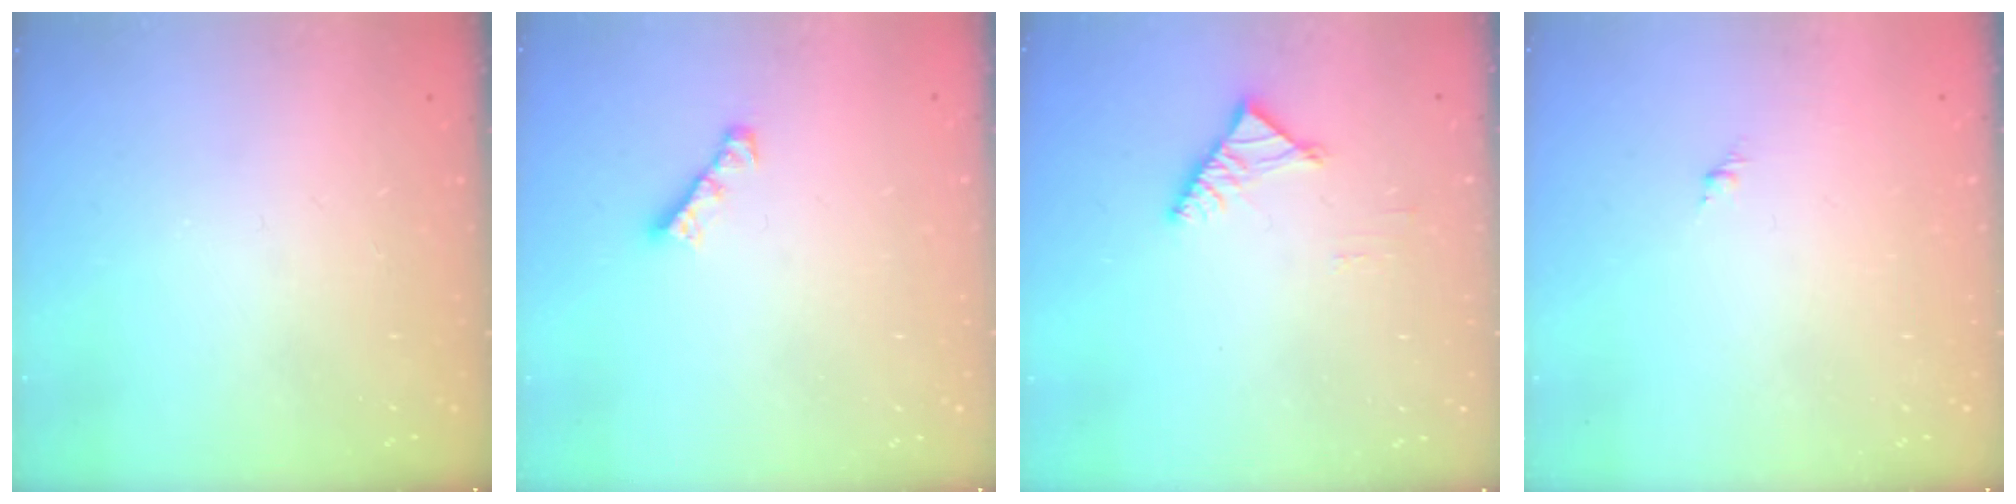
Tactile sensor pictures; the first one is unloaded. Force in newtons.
{"total": 3.0, "press": 3.0, "slide": 0.3}
{"total": 3.4, "press": 3.3, "slide": 0.8}
{"total": 1.3, "press": 1.2, "slide": 0.5}